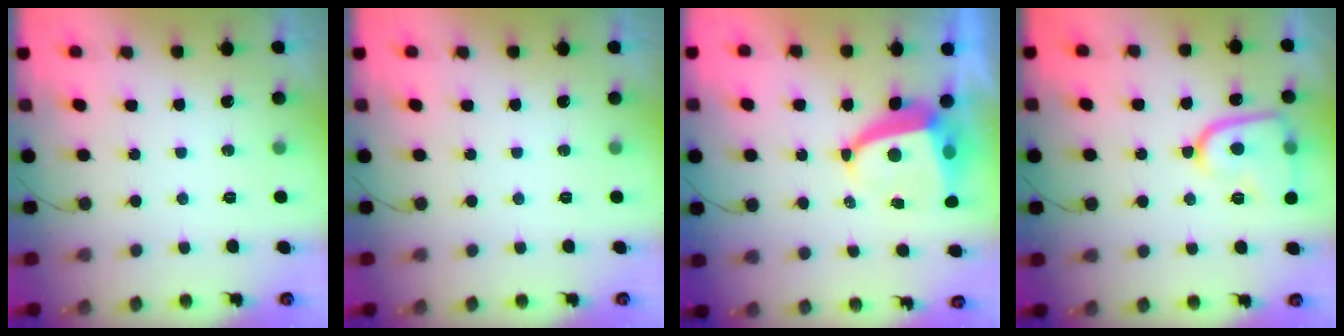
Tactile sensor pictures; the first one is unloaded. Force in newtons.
{"total": 0.0}
{"total": 7.7, "press": 7.7, "slide": 0.8}
{"total": 13.3, "press": 13.3, "slide": 1.3}